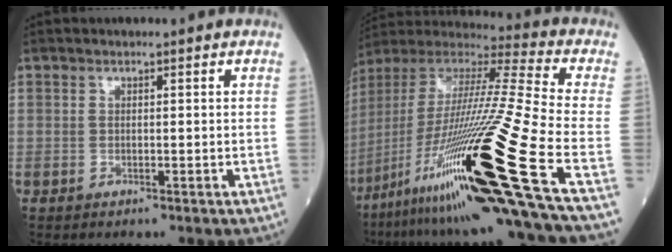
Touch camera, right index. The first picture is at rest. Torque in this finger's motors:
{"motor_torque": [2.14, 0.00, 1.06, 0.21]}